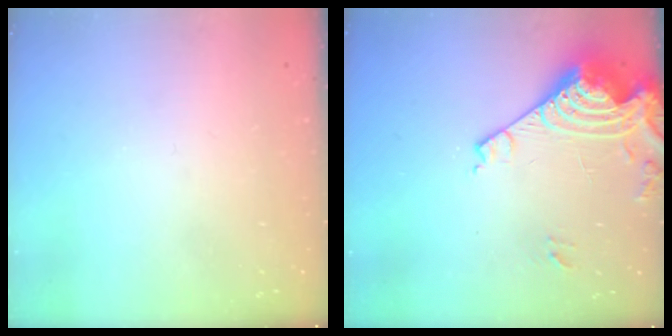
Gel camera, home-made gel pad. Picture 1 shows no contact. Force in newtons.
{"total": 17.1, "press": 17.0, "slide": 1.5}